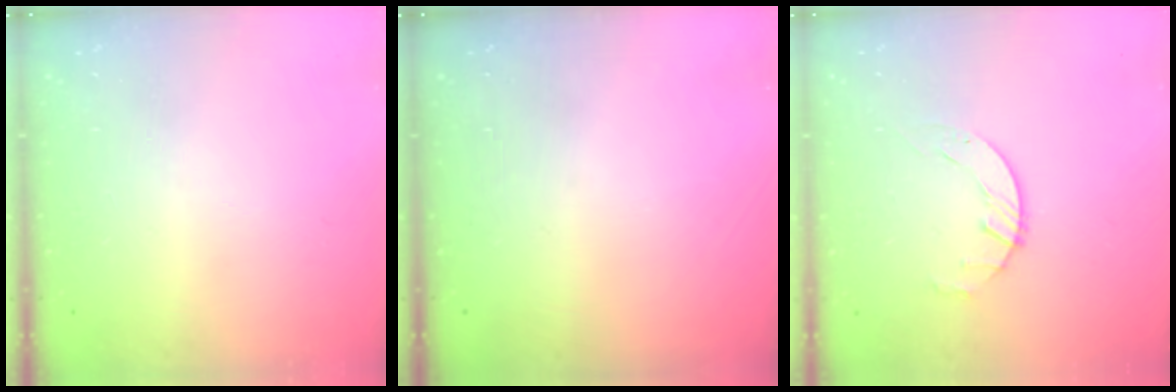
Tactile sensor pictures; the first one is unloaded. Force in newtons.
{"total": 0.0}
{"total": 1.5, "press": 1.5, "slide": 0.2}